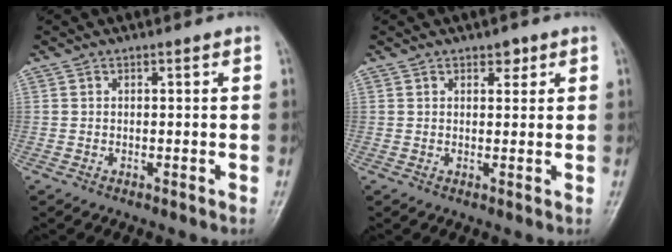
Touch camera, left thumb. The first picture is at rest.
{"total": 2.0, "force": [1.3, 1.2, 1.0], "torque": [0.001, -0.005, 0.015]}